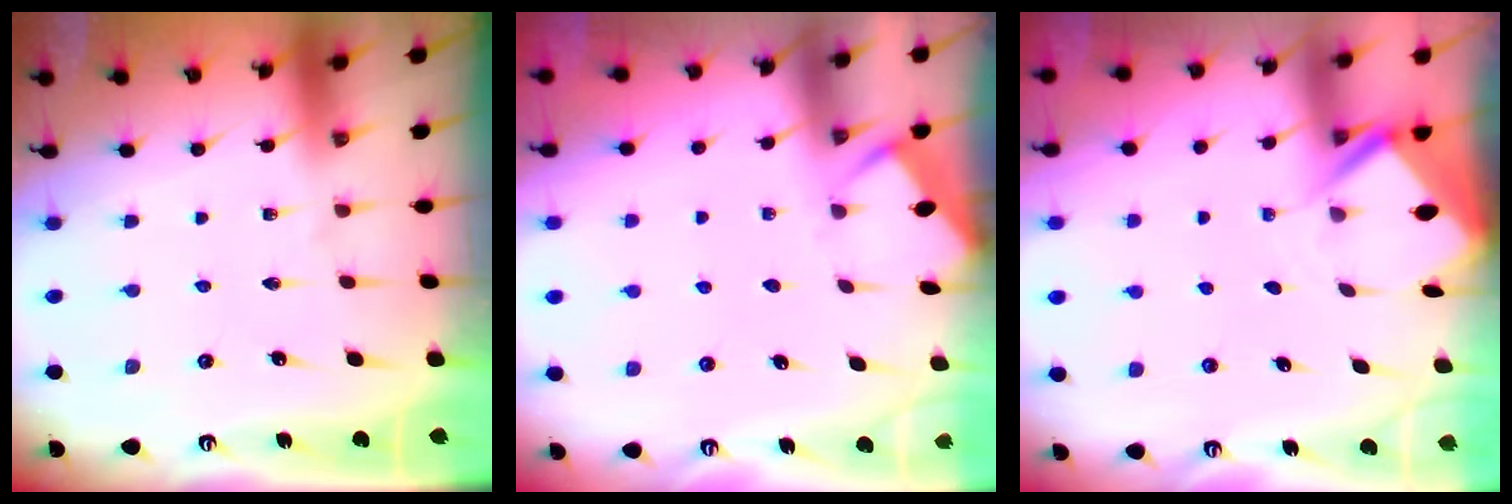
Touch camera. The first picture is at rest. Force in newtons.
{"total": 2.5, "press": 2.5, "slide": 0.4}
{"total": 3.0, "press": 3.0, "slide": 0.3}